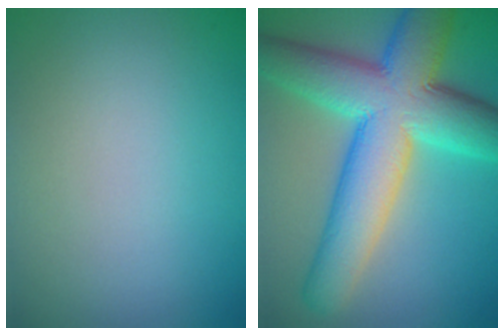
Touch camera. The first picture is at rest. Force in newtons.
{"total": 12.2, "press": 12.2, "slide": 0.5}